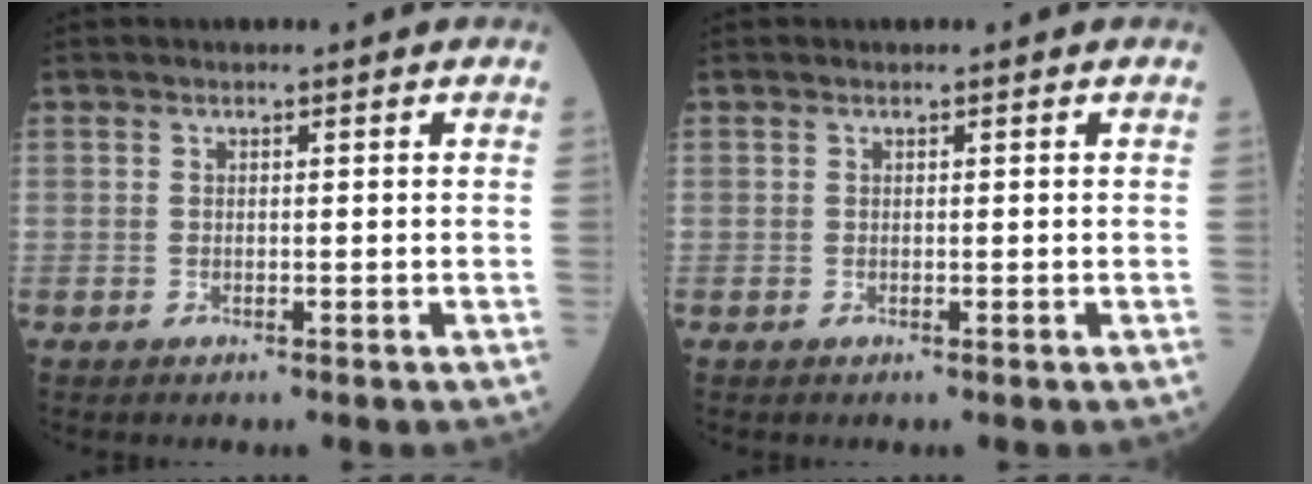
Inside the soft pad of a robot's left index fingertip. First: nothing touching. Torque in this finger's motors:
{"motor_torque": [-0.09, 0.17, -0.02, -0.01]}